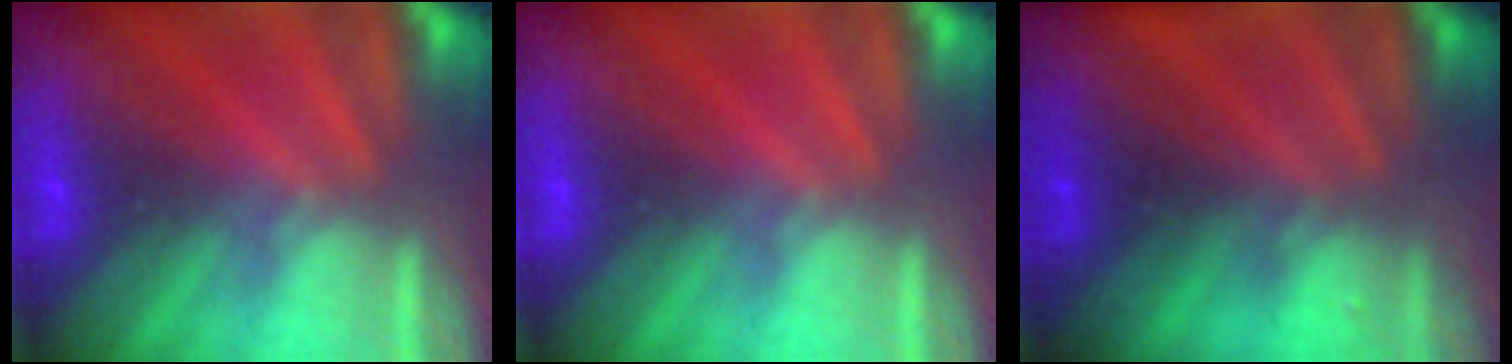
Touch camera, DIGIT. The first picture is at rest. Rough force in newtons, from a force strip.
{"total": 0.0}
{"total": 7.3}